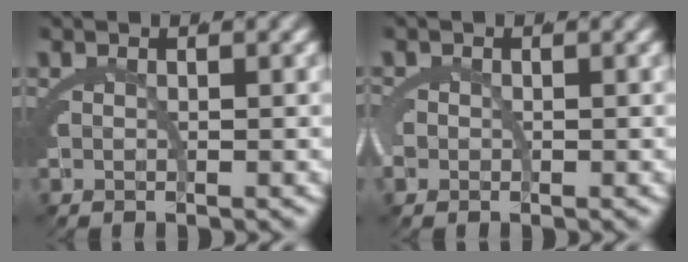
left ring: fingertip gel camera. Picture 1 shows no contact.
{"total": 1.0, "force": [-0.4, 0.7, 0.4], "torque": [-0.019, -0.003, -0.006]}